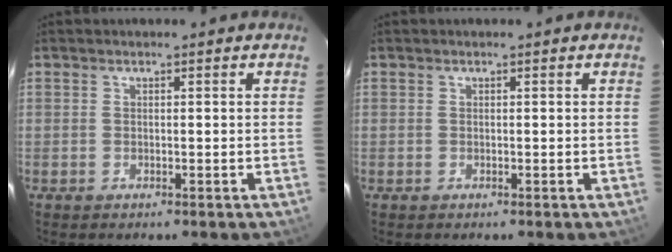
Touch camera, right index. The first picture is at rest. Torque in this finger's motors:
{"motor_torque": [0.33, 0.25, 0.02, 0.01]}